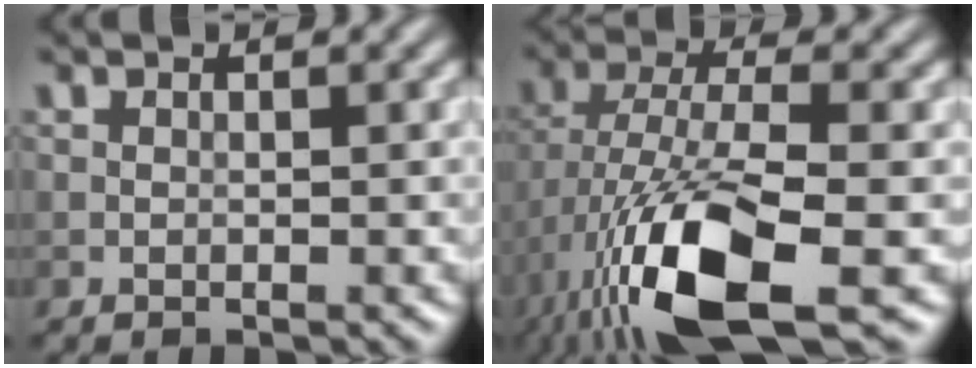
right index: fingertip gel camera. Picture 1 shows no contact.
{"total": 12.3, "force": [-5.5, 4.2, 10.2], "torque": [-0.209, -0.009, -0.103]}